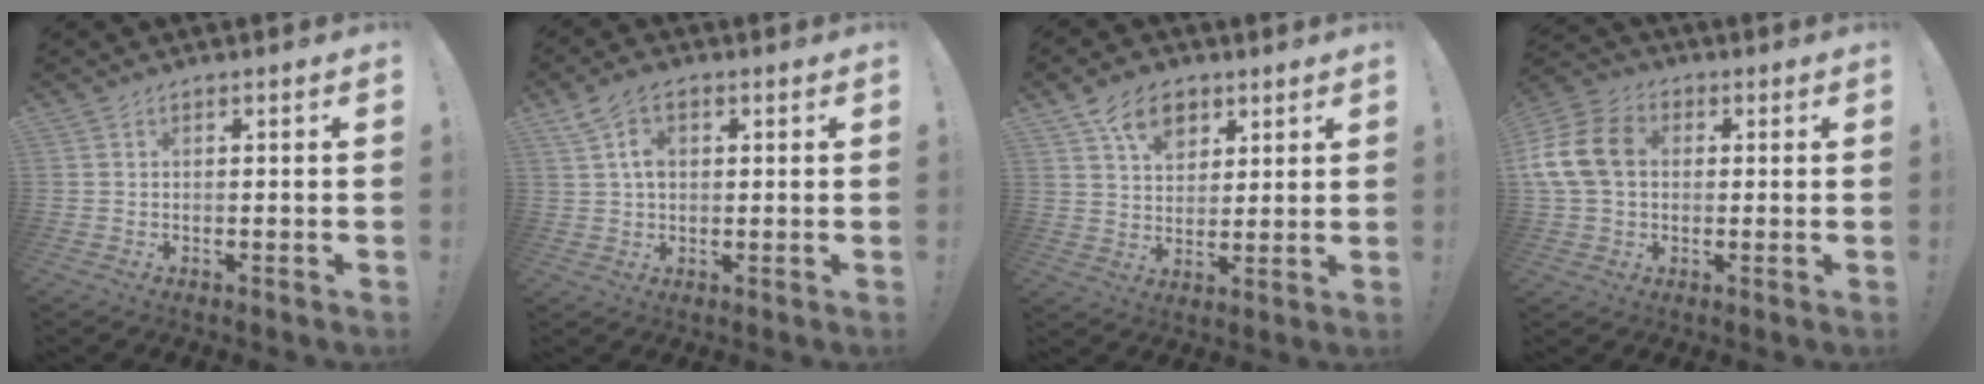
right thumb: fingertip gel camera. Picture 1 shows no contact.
{"total": 7.2, "force": [2.3, 4.6, 5.0], "torque": [-0.086, 0.005, 0.046]}
{"total": 10.4, "force": [5.8, 7.1, 5.1], "torque": [-0.074, -0.023, 0.109]}
{"total": 14.8, "force": [1.7, 11.4, 9.3], "torque": [-0.180, 0.014, 0.038]}